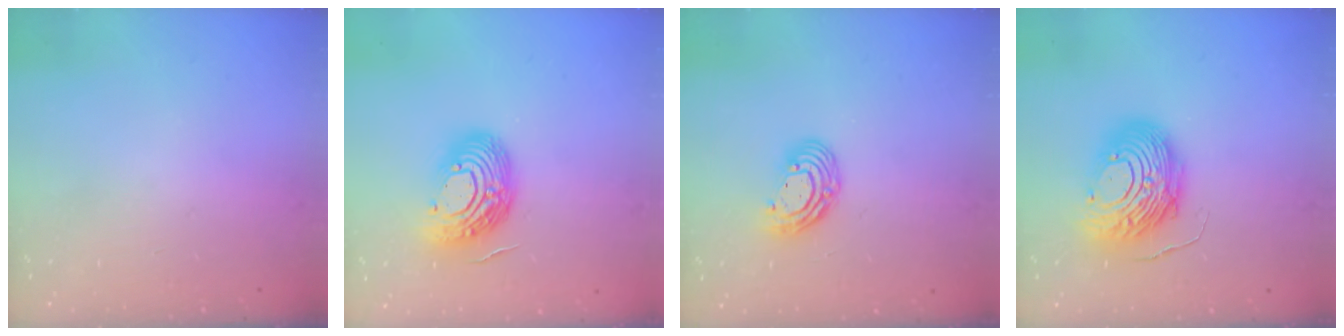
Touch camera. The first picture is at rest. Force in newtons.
{"total": 14.4, "press": 14.3, "slide": 1.4}
{"total": 9.2, "press": 9.2, "slide": 0.6}
{"total": 14.0, "press": 14.0, "slide": 1.3}